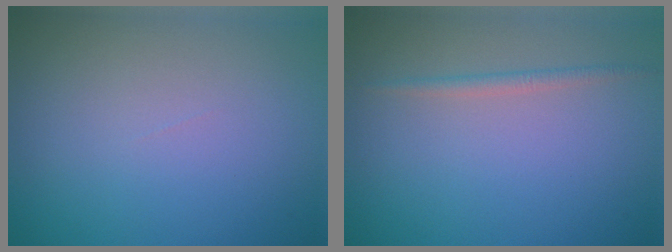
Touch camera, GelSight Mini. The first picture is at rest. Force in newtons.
{"total": 1.1, "press": 1.1, "slide": 0.1}